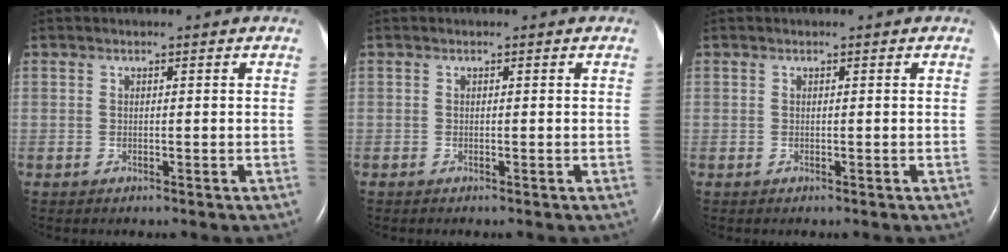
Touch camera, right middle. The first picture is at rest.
{"total": 0.0}
{"total": 0.0}